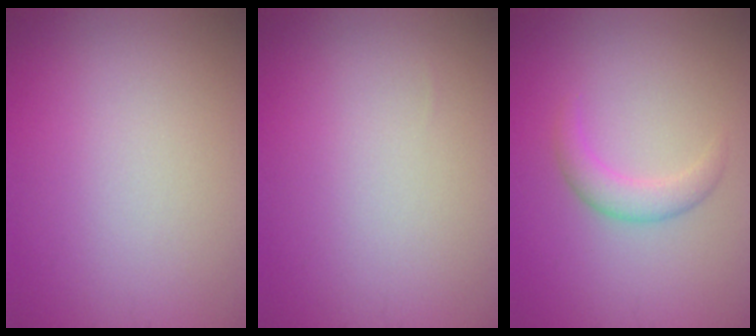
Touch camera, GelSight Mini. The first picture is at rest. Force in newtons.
{"total": 0.0}
{"total": 2.2, "press": 2.2, "slide": 0.2}